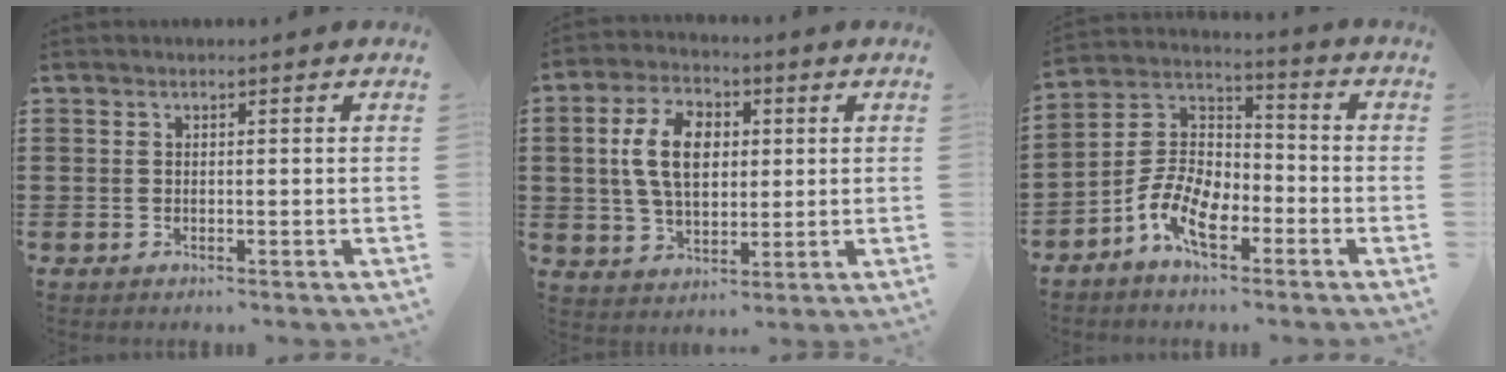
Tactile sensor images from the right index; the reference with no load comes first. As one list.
[{"total": 9.3, "force": [1.2, 5.6, 7.3], "torque": [-0.163, 0.010, 0.013]}, {"total": 8.9, "force": [-4.8, 4.5, 6.0], "torque": [-0.153, -0.012, -0.098]}]